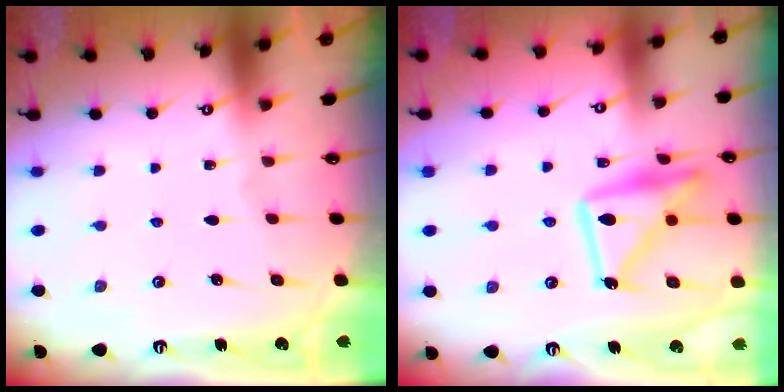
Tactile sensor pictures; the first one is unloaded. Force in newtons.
{"total": 14.8, "press": 14.7, "slide": 1.3}